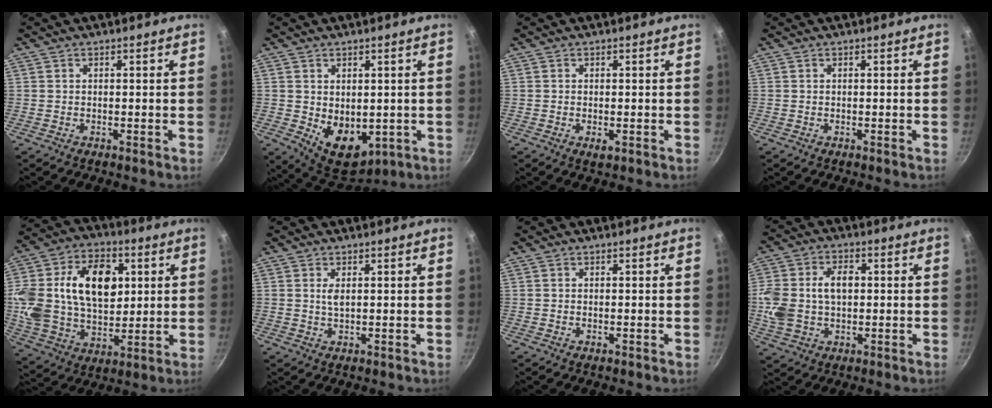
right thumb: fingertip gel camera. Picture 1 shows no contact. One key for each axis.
{"total": 9.6, "fx": -0.7, "fy": 6.7, "fz": 6.8, "tx": -0.075, "ty": -0.019, "tz": 0.012}
{"total": 1.4, "fx": -0.5, "fy": 0.7, "fz": 1.2, "tx": -0.022, "ty": -0.003, "tz": -0.006}
{"total": 0.0}
{"total": 25.3, "fx": 5.1, "fy": 17.0, "fz": 18.0, "tx": -0.350, "ty": 0.016, "tz": 0.089}
{"total": 1.9, "fx": 0.5, "fy": 0.9, "fz": 1.6, "tx": -0.030, "ty": -0.002, "tz": 0.011}
{"total": 0.0}
{"total": 12.3, "fx": 0.7, "fy": 8.4, "fz": 8.9, "tx": -0.166, "ty": 0.017, "tz": 0.009}